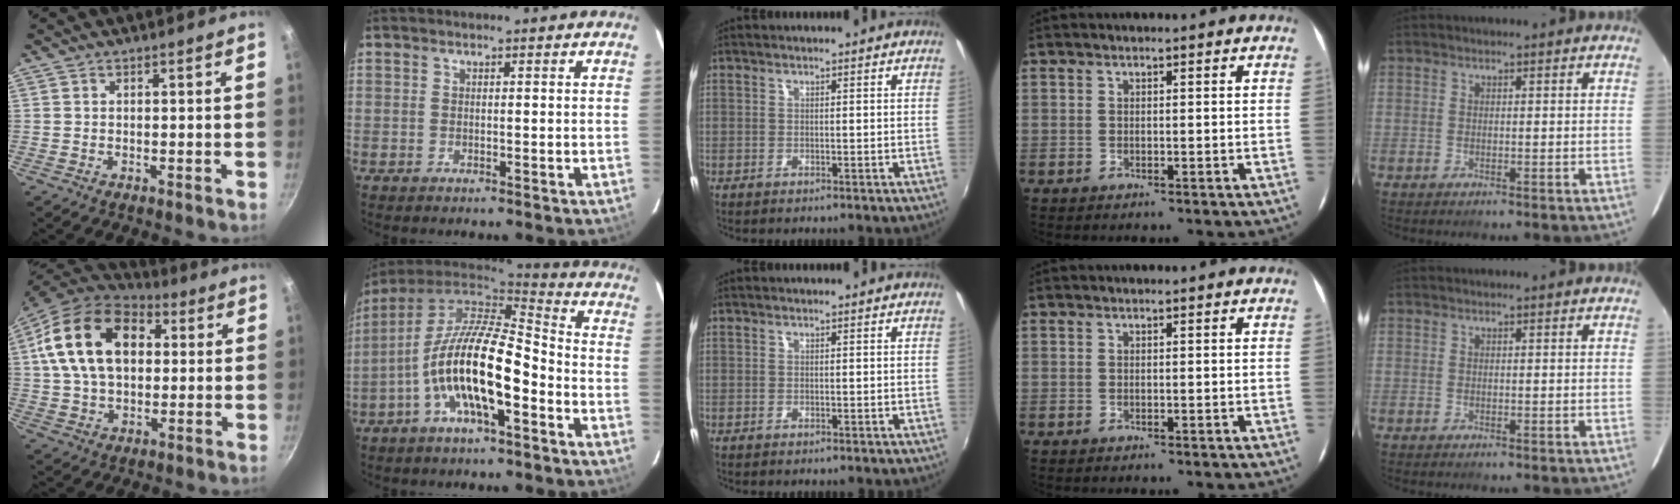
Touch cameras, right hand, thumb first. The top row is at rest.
{"thumb": {"total": 19.8, "force": [4.8, 13.2, 14.0], "torque": [-0.221, 0.014, 0.073]}, "index": {"total": 15.9, "force": [-5.9, 4.6, 14.1], "torque": [-0.263, -0.008, -0.114]}}